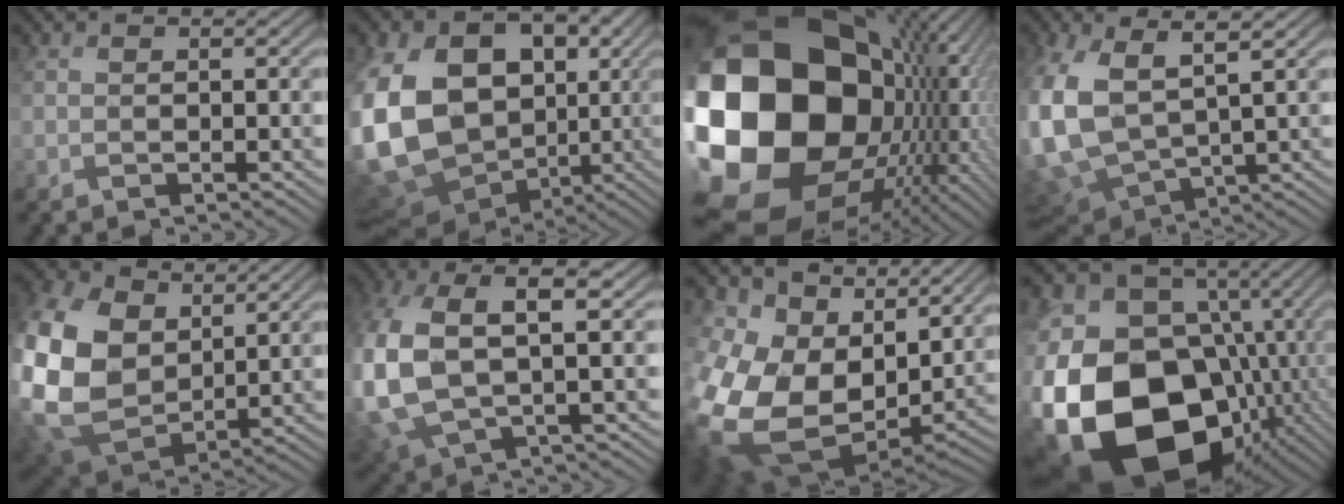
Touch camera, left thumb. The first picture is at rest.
{"total": 18.5, "force": [0.8, 14.9, 10.8], "torque": [-0.266, -0.011, 0.037]}
{"total": 22.5, "force": [-0.2, 18.1, 13.4], "torque": [-0.298, -0.054, 0.014]}
{"total": 11.8, "force": [2.9, 6.8, 9.3], "torque": [-0.261, -0.008, 0.065]}
{"total": 16.0, "force": [3.9, 11.8, 10.1], "torque": [-0.300, 0.000, 0.089]}
{"total": 12.6, "force": [1.9, 6.8, 10.5], "torque": [-0.278, 0.002, 0.048]}
{"total": 18.3, "force": [1.7, 13.9, 11.8], "torque": [-0.288, -0.038, 0.074]}
{"total": 22.2, "force": [-7.0, 16.4, 13.2], "torque": [-0.329, -0.040, -0.089]}